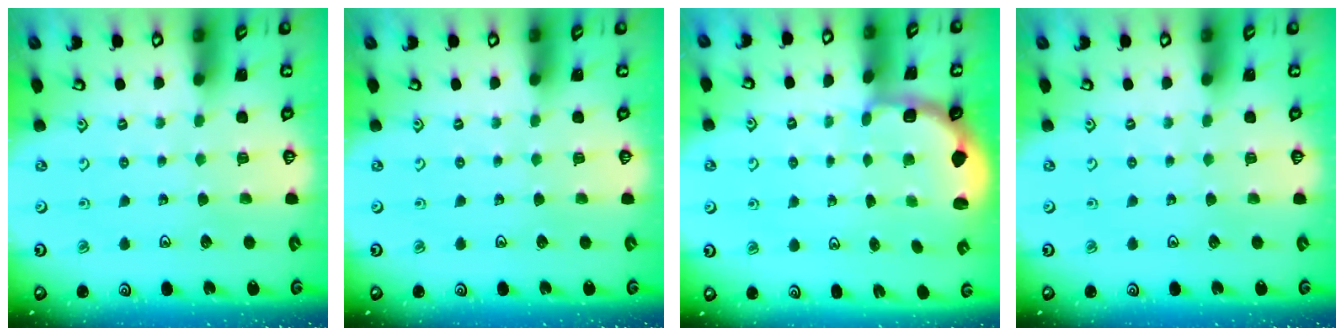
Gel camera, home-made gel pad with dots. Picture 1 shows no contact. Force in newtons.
{"total": 0.0}
{"total": 2.3, "press": 2.1, "slide": 1.0}
{"total": 0.0}